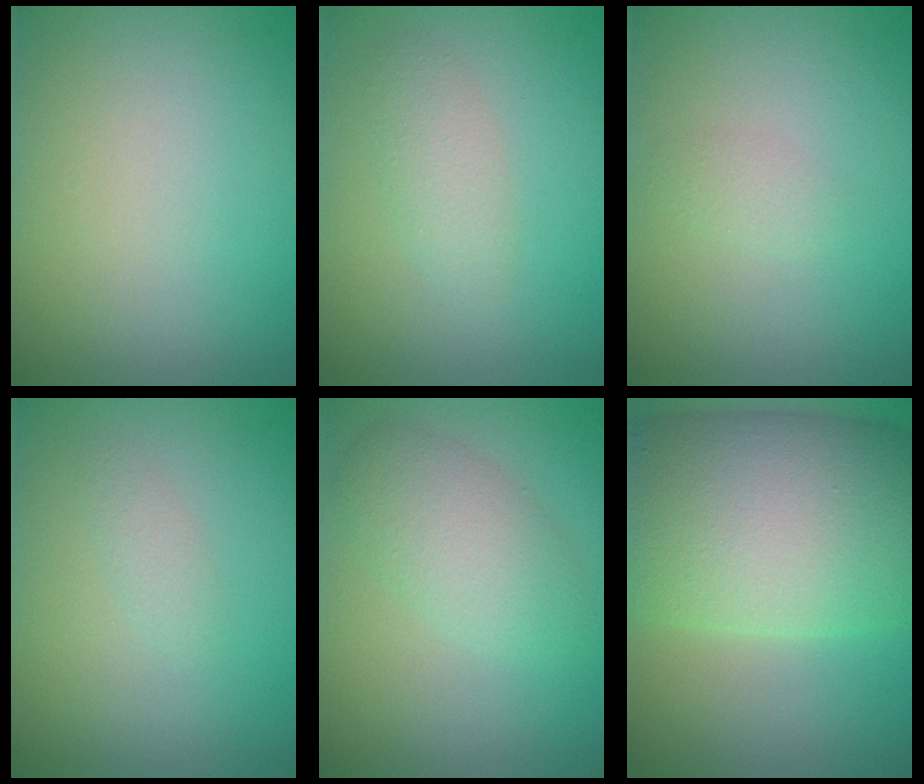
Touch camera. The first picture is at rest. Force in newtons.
{"total": 1.9, "press": 1.9, "slide": 0.1}
{"total": 0.8, "press": 0.8, "slide": 0.0}
{"total": 0.9, "press": 0.9, "slide": 0.0}
{"total": 3.6, "press": 3.6, "slide": 0.2}
{"total": 14.2, "press": 14.2, "slide": 0.6}